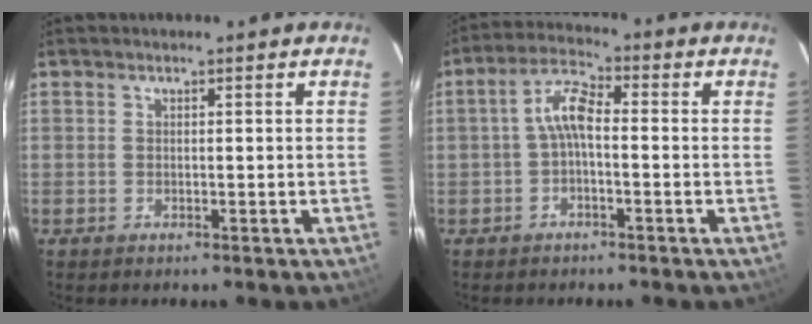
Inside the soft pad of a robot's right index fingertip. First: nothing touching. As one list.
[{"total": 5.2, "force": [-1.0, 1.9, 4.8], "torque": [-0.103, 0.021, -0.023]}]